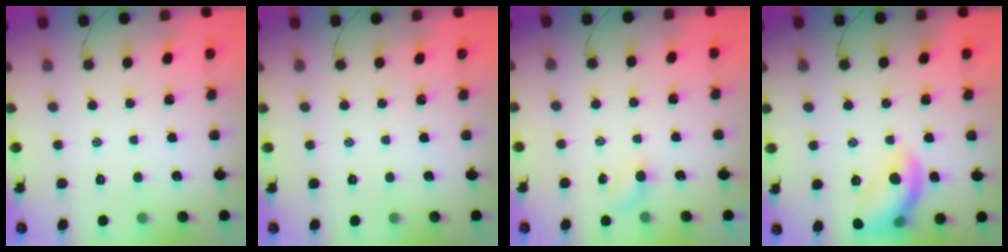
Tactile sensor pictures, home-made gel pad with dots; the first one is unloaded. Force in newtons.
{"total": 0.0}
{"total": 2.6, "press": 2.4, "slide": 0.8}
{"total": 12.4, "press": 12.4, "slide": 0.4}